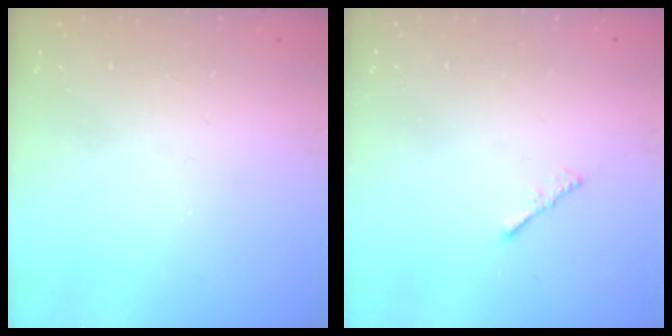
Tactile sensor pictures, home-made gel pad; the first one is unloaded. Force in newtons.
{"total": 1.5, "press": 1.4, "slide": 0.4}